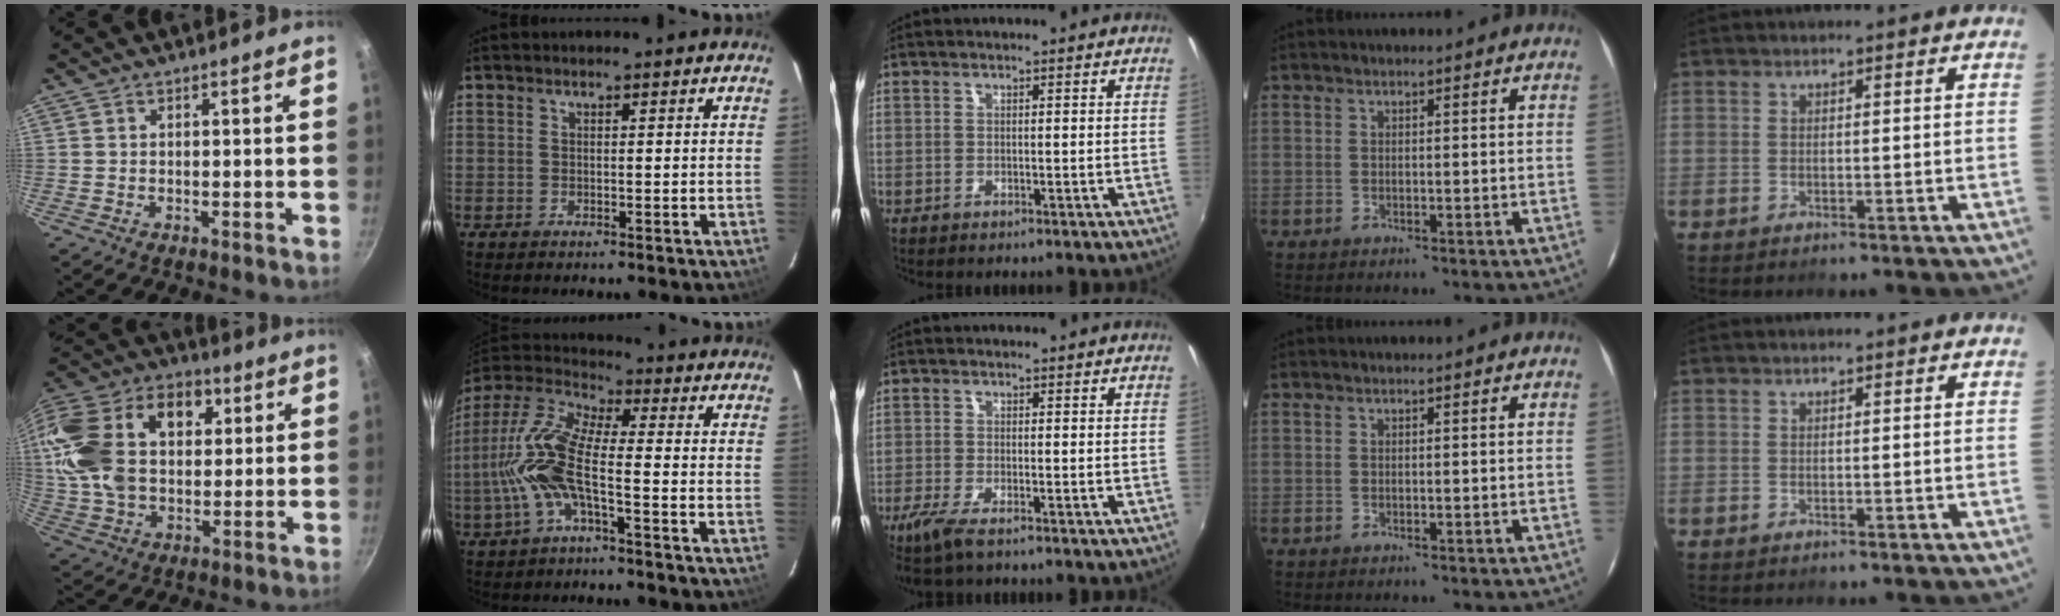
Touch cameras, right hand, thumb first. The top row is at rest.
{"thumb": {"total": 25.3, "force": [5.4, 17.2, 17.8], "torque": [-0.333, 0.027, 0.088]}, "index": {"total": 12.1, "force": [-3.1, 2.8, 11.3], "torque": [-0.253, 0.006, -0.065]}, "middle": {"total": 5.2, "force": [-3.6, 0.8, 3.6], "torque": [-0.088, -0.019, -0.071]}}